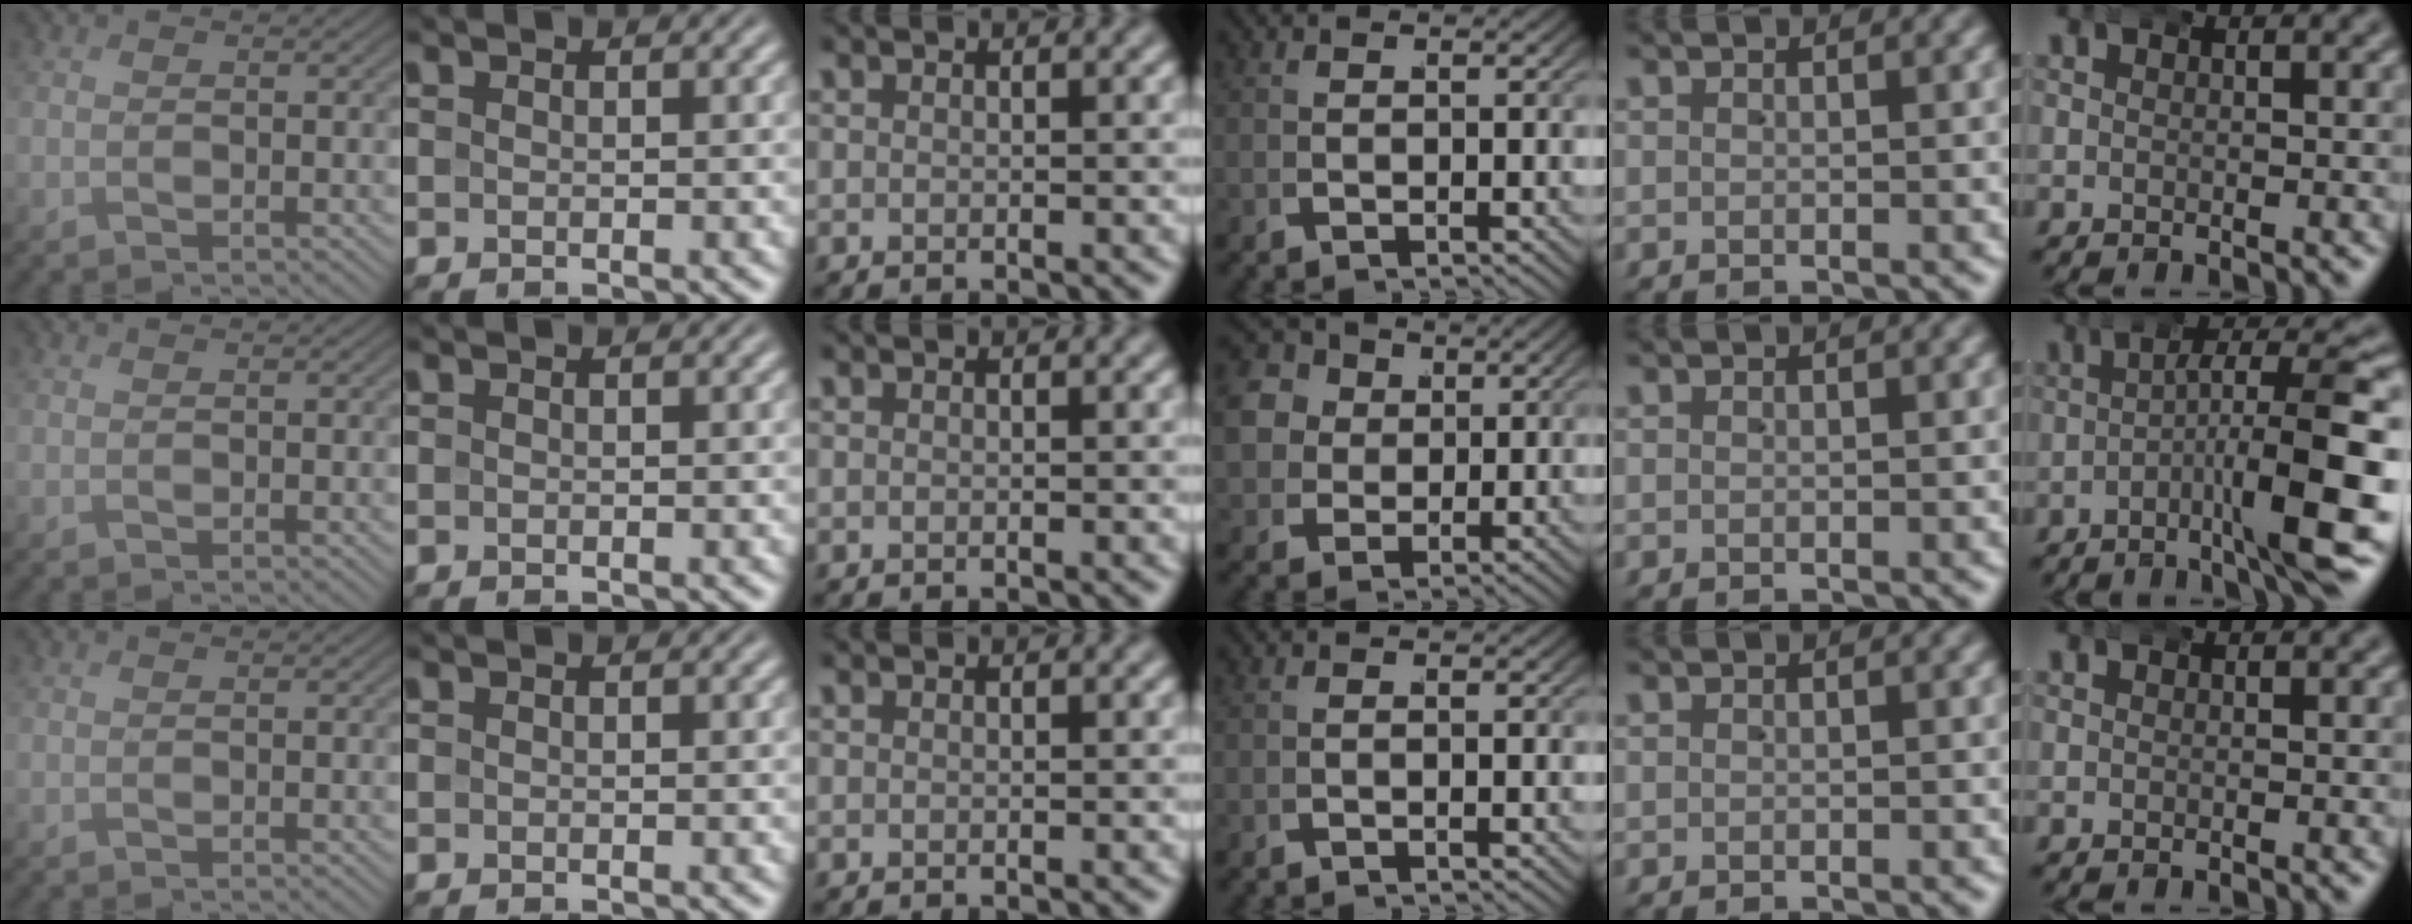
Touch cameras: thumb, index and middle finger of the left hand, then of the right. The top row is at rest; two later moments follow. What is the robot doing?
{"motion": "wrap", "object": "aluminum foil"}